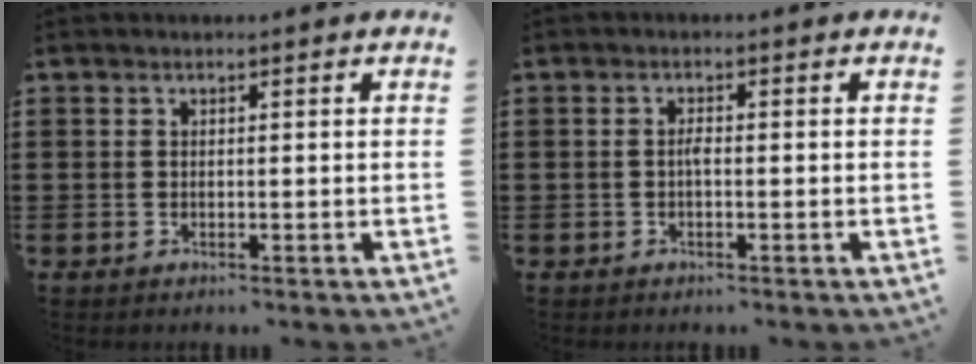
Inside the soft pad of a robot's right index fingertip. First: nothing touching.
{"total": 1.4, "force": [-0.3, 0.3, 1.3], "torque": [-0.026, 0.000, -0.006]}